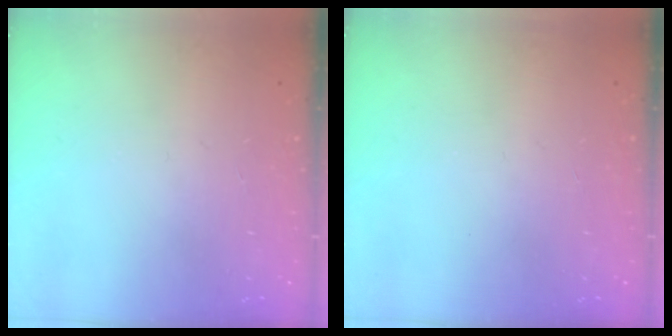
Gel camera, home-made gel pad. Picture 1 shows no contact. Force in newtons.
{"total": 0.0}